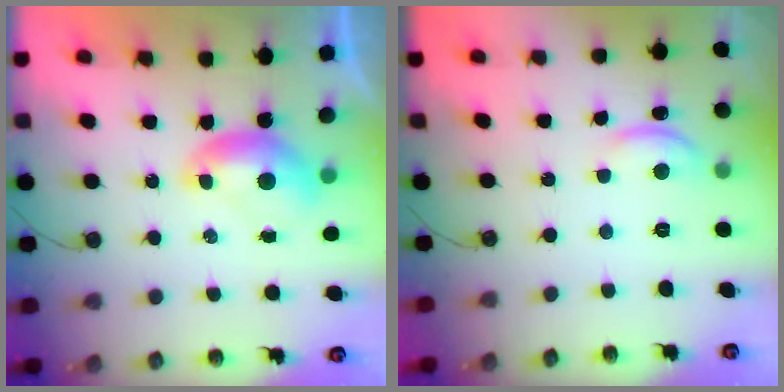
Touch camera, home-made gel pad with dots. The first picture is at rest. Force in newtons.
{"total": 2.1, "press": 2.0, "slide": 0.4}